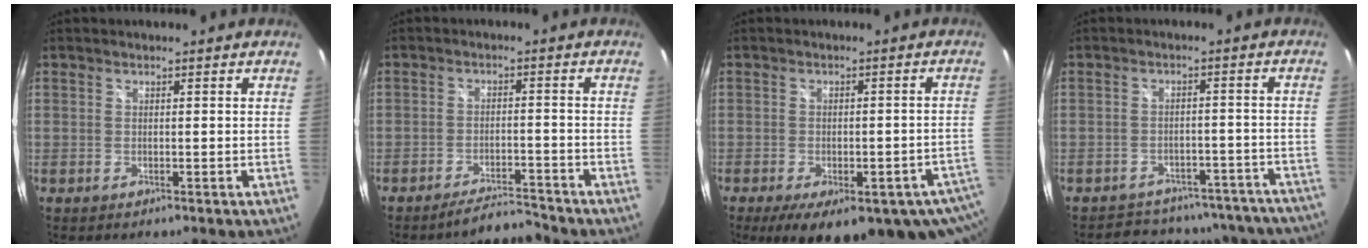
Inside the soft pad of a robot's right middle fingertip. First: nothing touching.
{"total": 4.9, "force": [-4.8, 0.1, 0.9], "torque": [-0.034, 0.002, -0.079]}
{"total": 19.5, "force": [-12.7, 6.7, 13.2], "torque": [-0.186, -0.049, -0.151]}
{"total": 20.0, "force": [-17.7, 7.7, 5.2], "torque": [-0.097, 0.039, -0.198]}